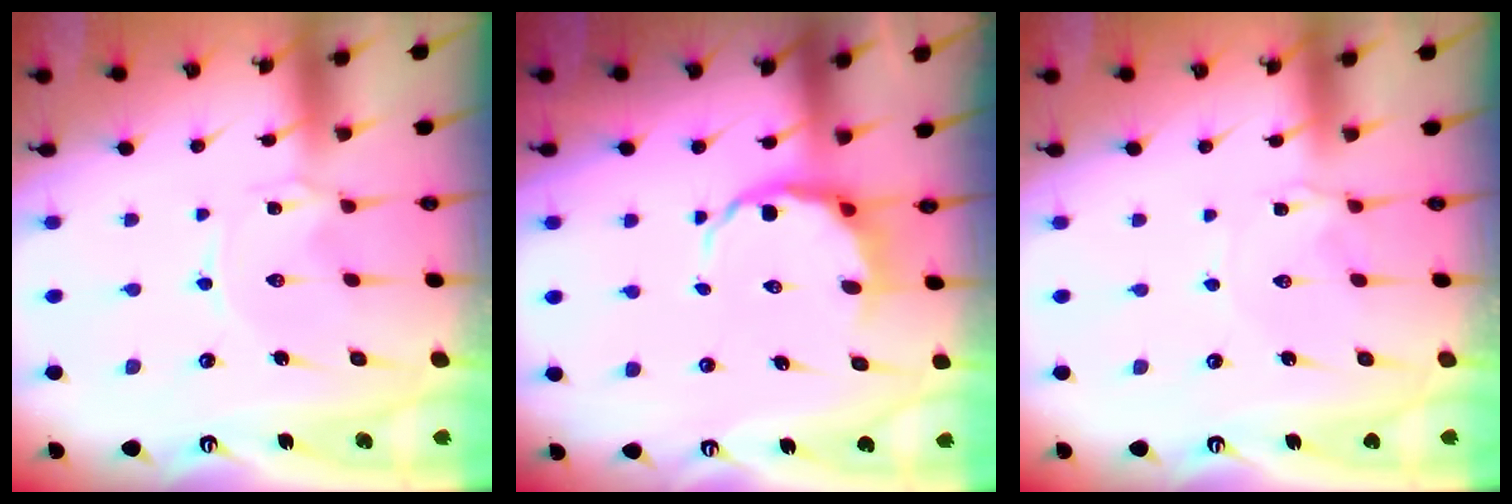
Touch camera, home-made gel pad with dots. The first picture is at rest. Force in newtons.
{"total": 6.0, "press": 5.5, "slide": 2.3}
{"total": 2.7, "press": 2.7, "slide": 0.5}